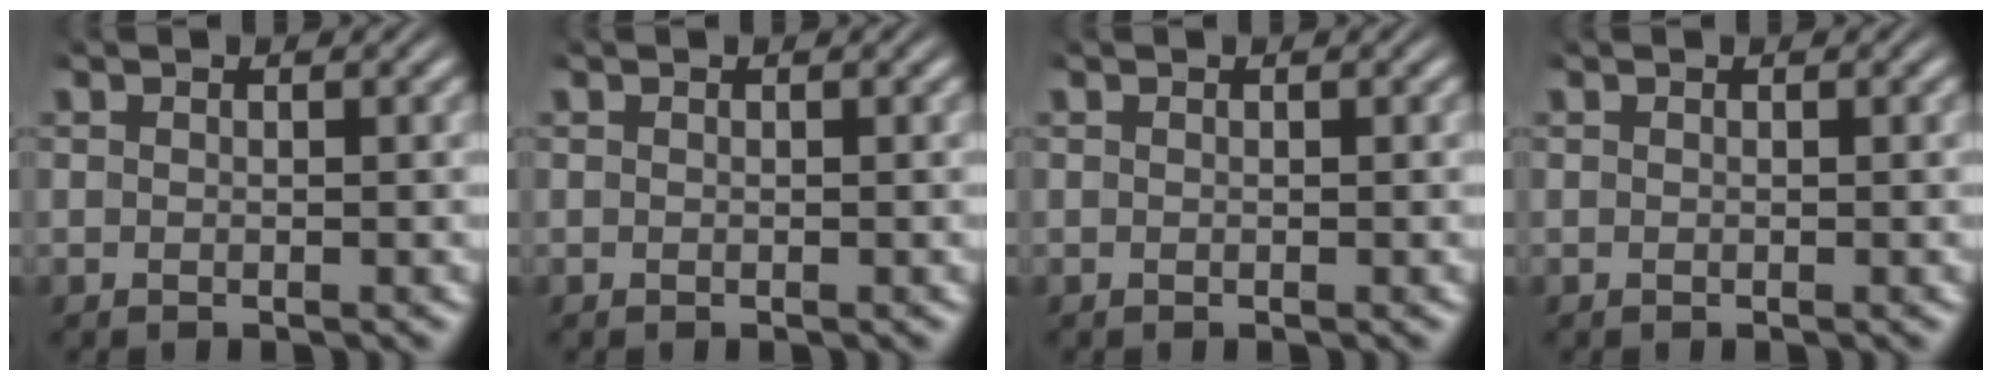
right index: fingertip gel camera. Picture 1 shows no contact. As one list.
[{"total": 0.0}, {"total": 0.0}, {"total": 0.0}]